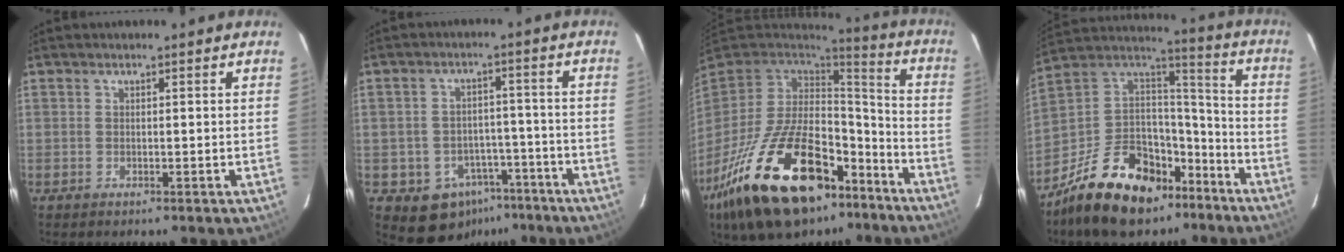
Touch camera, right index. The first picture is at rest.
{"total": 9.6, "force": [-5.6, 7.2, 2.7], "torque": [-0.055, 0.031, -0.053]}
{"total": 31.1, "force": [-17.9, 15.4, 20.2], "torque": [-0.394, -0.020, -0.270]}
{"total": 24.5, "force": [-15.8, 13.1, 13.4], "torque": [-0.279, 0.029, -0.242]}